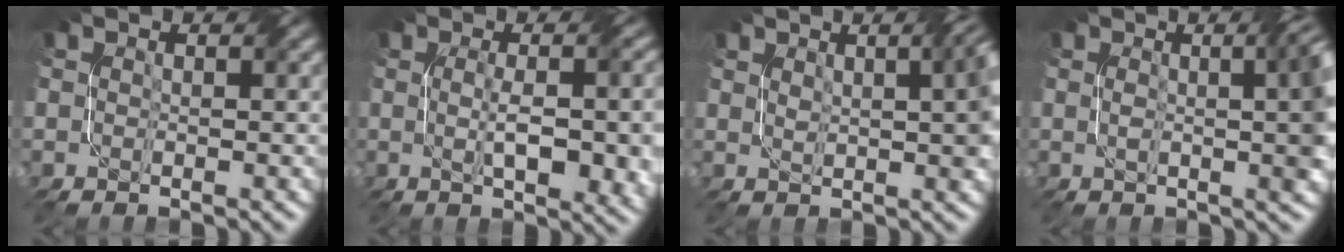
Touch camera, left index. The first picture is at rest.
{"total": 7.7, "force": [-0.6, 2.4, 7.3], "torque": [-0.099, -0.004, -0.003]}
{"total": 4.6, "force": [1.7, 1.3, 4.1], "torque": [-0.048, 0.012, 0.022]}
{"total": 6.3, "force": [0.7, 2.1, 6.0], "torque": [-0.054, 0.016, 0.004]}